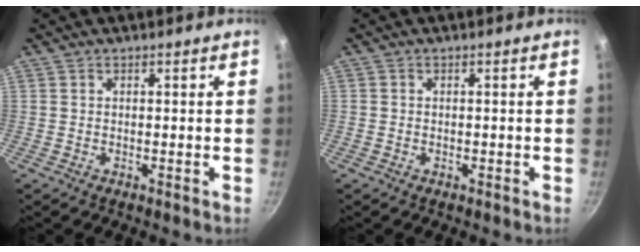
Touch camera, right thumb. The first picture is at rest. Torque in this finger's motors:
{"motor_torque": [2.03, 0.15, 0.14, -1.42, 0.02]}